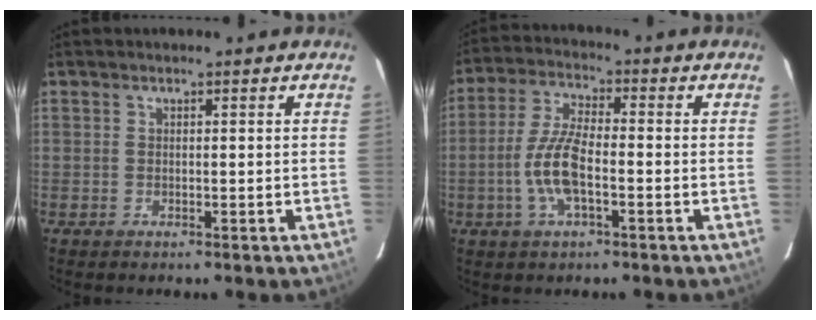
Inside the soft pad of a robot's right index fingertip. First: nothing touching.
{"total": 8.9, "force": [-2.6, 2.7, 8.0], "torque": [-0.172, 0.003, -0.053]}